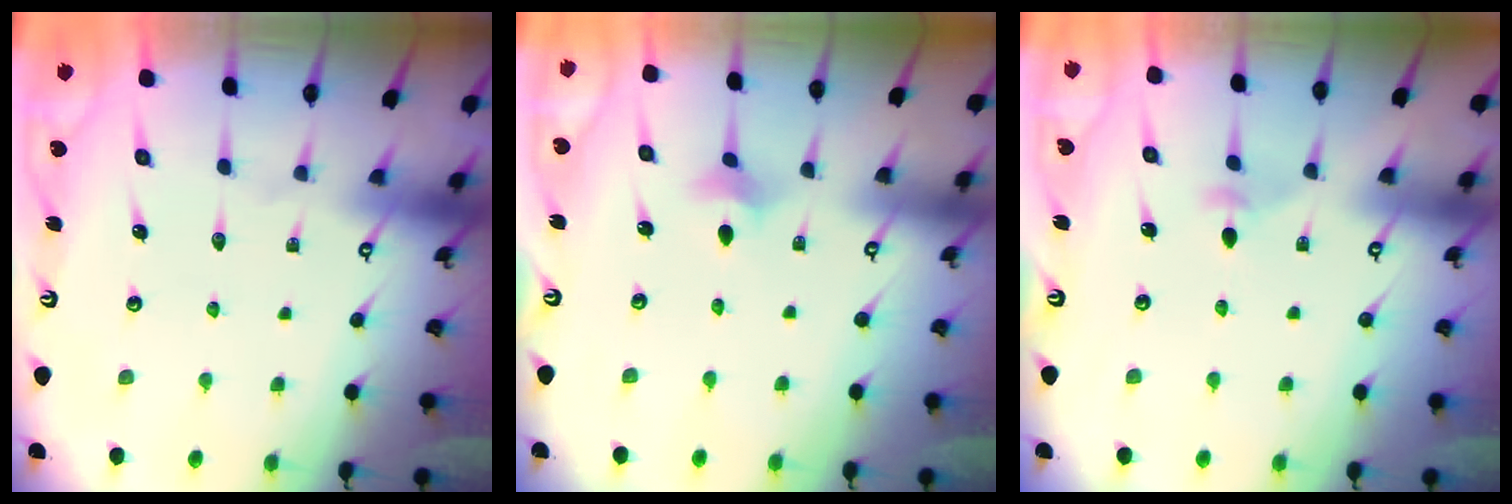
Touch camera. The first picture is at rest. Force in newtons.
{"total": 2.8, "press": 2.8, "slide": 0.6}
{"total": 3.6, "press": 3.6, "slide": 0.7}